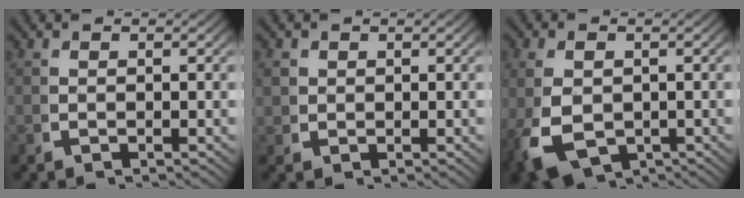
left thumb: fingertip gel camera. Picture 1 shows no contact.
{"total": 2.1, "force": [0.9, 1.8, 0.7], "torque": [-0.018, -0.007, 0.020]}
{"total": 7.2, "force": [-2.2, 4.9, 4.8], "torque": [-0.109, -0.037, -0.012]}